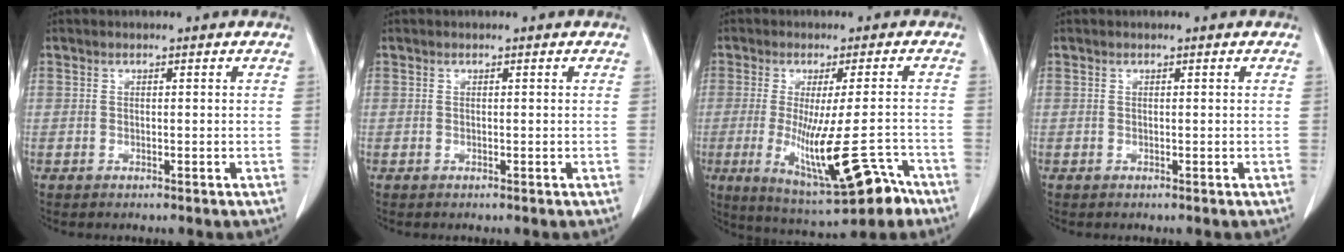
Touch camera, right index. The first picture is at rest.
{"total": 0.0}
{"total": 13.7, "force": [-5.8, 1.8, 12.3], "torque": [-0.194, -0.035, -0.079]}
{"total": 0.0}